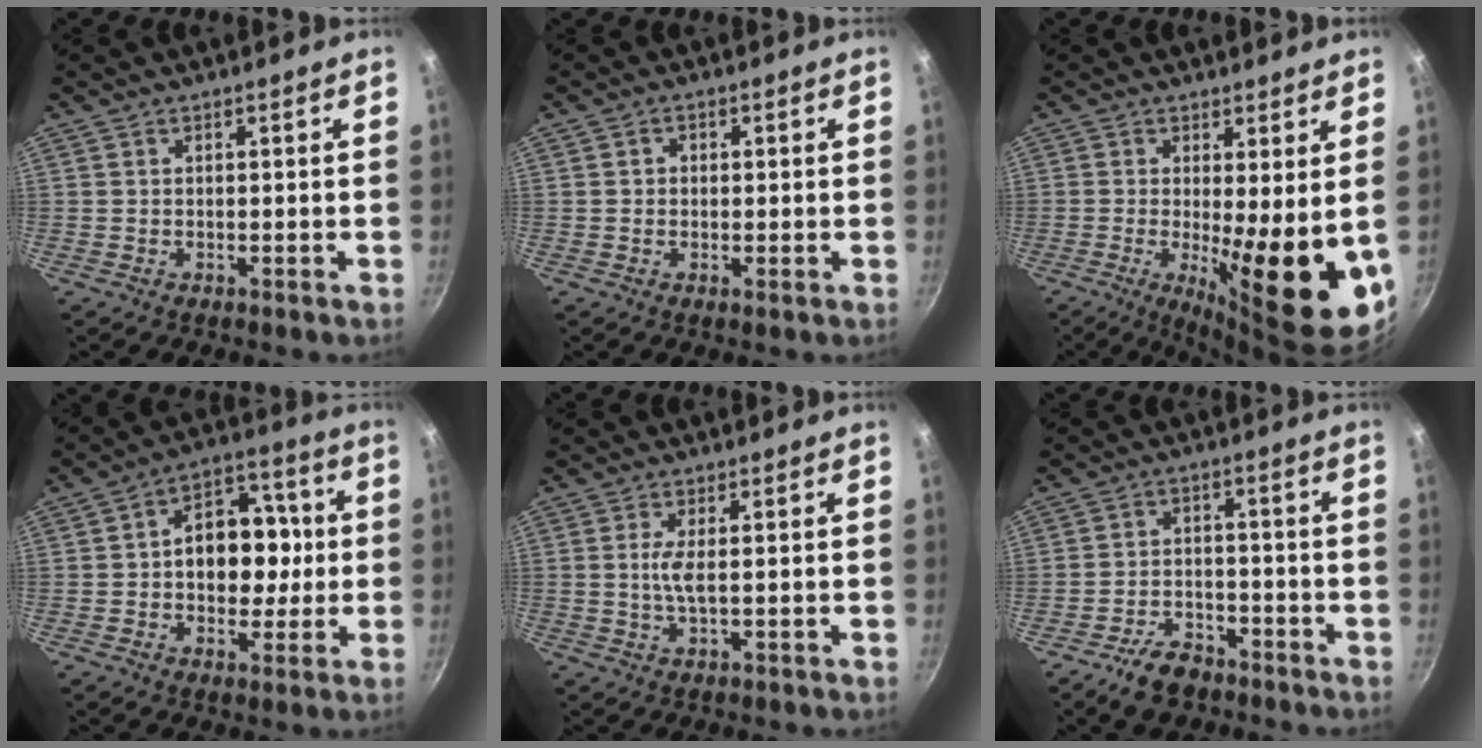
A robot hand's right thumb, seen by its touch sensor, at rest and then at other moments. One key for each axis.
{"total": 1.7, "fx": 0.2, "fy": 1.5, "fz": 0.8, "tx": -0.006, "ty": -0.004, "tz": -0.003}
{"total": 14.6, "fx": -1.2, "fy": 3.7, "fz": 14.0, "tx": -0.185, "ty": -0.025, "tz": -0.008}
{"total": 13.6, "fx": 0.0, "fy": 9.8, "fz": 9.3, "tx": -0.082, "ty": 0.024, "tz": -0.012}
{"total": 3.4, "fx": 0.2, "fy": 0.8, "fz": 3.3, "tx": -0.075, "ty": -0.002, "tz": 0.004}
{"total": 7.2, "fx": -5.1, "fy": 3.9, "fz": 3.3, "tx": -0.052, "ty": 0.042, "tz": -0.085}